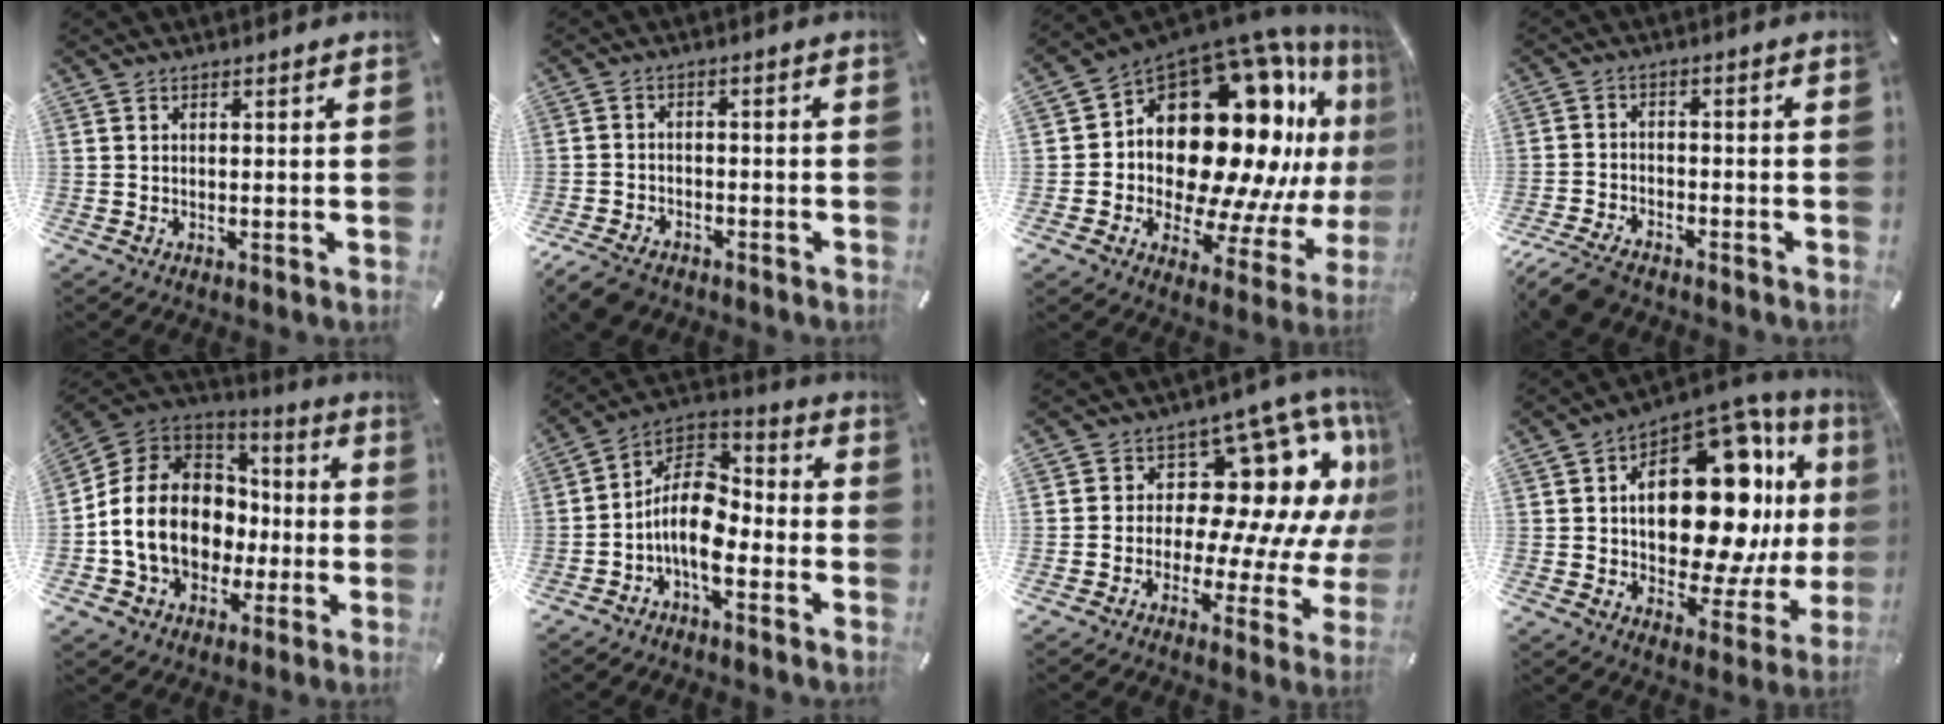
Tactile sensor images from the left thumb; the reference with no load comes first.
{"total": 5.5, "force": [-4.2, 2.8, 2.0], "torque": [-0.056, 0.012, -0.085]}
{"total": 23.2, "force": [8.0, 13.9, 16.7], "torque": [-0.236, -0.106, 0.163]}
{"total": 6.6, "force": [-5.5, 2.6, 2.7], "torque": [-0.061, 0.020, -0.106]}
{"total": 15.9, "force": [-2.8, 13.4, 8.1], "torque": [-0.183, 0.018, -0.043]}
{"total": 11.9, "force": [-4.4, 7.1, 8.4], "torque": [-0.179, 0.013, -0.083]}
{"total": 18.6, "force": [6.1, 11.6, 13.2], "torque": [-0.174, -0.057, 0.102]}
{"total": 26.0, "force": [5.5, 13.9, 21.2], "torque": [-0.344, -0.045, 0.090]}